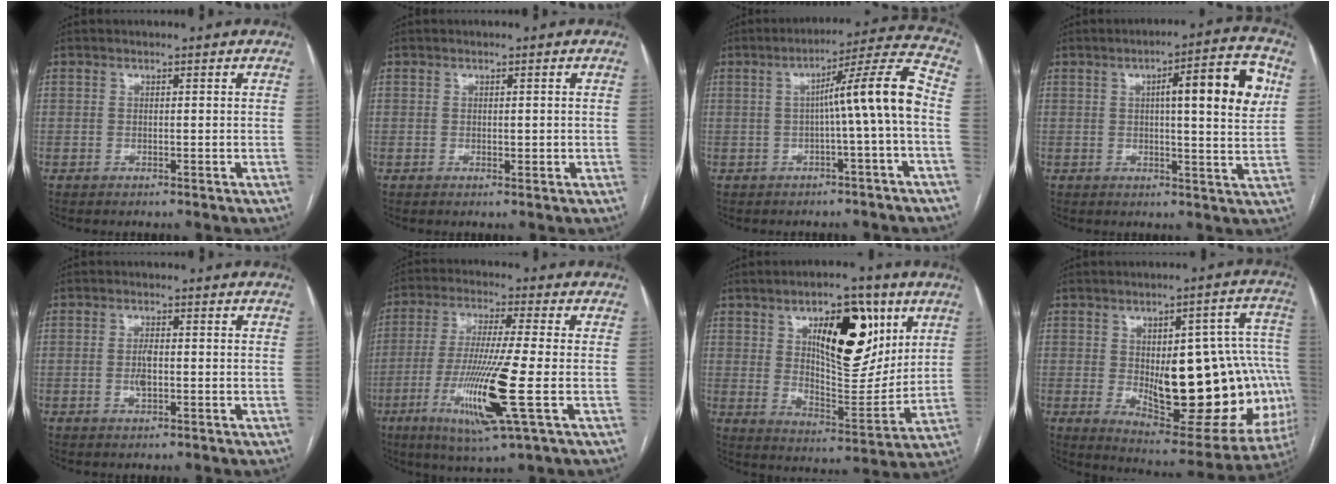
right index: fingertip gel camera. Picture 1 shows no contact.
{"total": 0.9, "force": [0.0, 0.6, 0.7], "torque": [-0.009, -0.001, 0.003]}
{"total": 9.7, "force": [-0.9, -1.1, 9.6], "torque": [-0.138, 0.027, -0.014]}
{"total": 11.9, "force": [3.2, 1.5, 11.4], "torque": [-0.156, 0.018, 0.037]}
{"total": 2.4, "force": [-0.4, 0.9, 2.2], "torque": [-0.046, 0.001, -0.005]}
{"total": 14.3, "force": [-4.1, -0.1, 13.7], "torque": [-0.276, -0.026, -0.078]}
{"total": 16.8, "force": [6.7, 6.7, 13.9], "torque": [-0.199, 0.005, 0.111]}
{"total": 25.3, "force": [-2.3, 9.3, 23.4], "torque": [-0.242, 0.020, 0.001]}